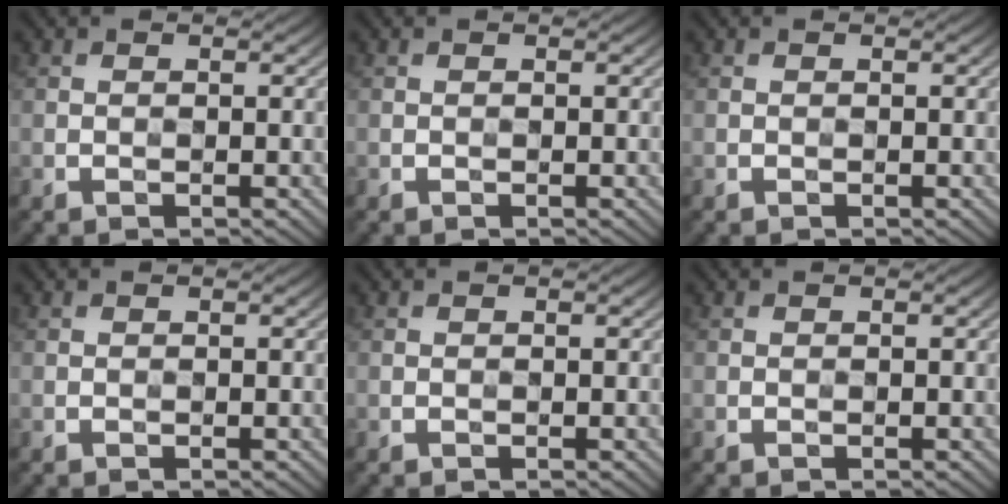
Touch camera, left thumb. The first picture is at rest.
{"total": 0.0}
{"total": 0.0}
{"total": 0.0}
{"total": 0.0}
{"total": 0.0}